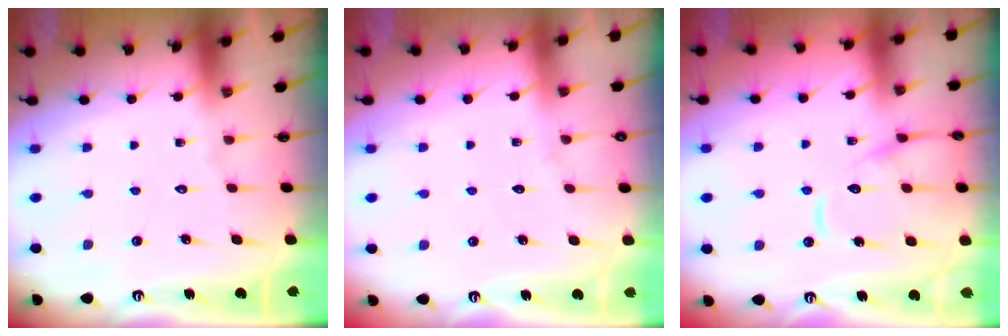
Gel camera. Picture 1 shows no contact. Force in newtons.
{"total": 3.3, "press": 3.3, "slide": 0.6}
{"total": 12.9, "press": 12.8, "slide": 1.4}